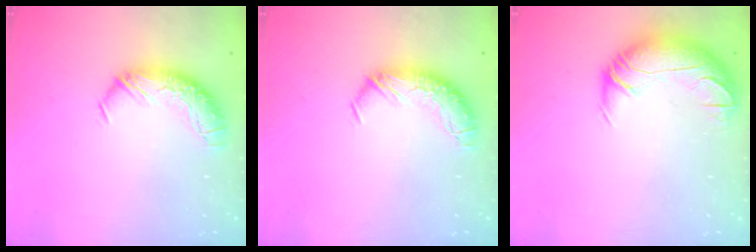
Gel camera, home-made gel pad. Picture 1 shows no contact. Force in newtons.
{"total": 0.0}
{"total": 3.0, "press": 1.9, "slide": 2.3}